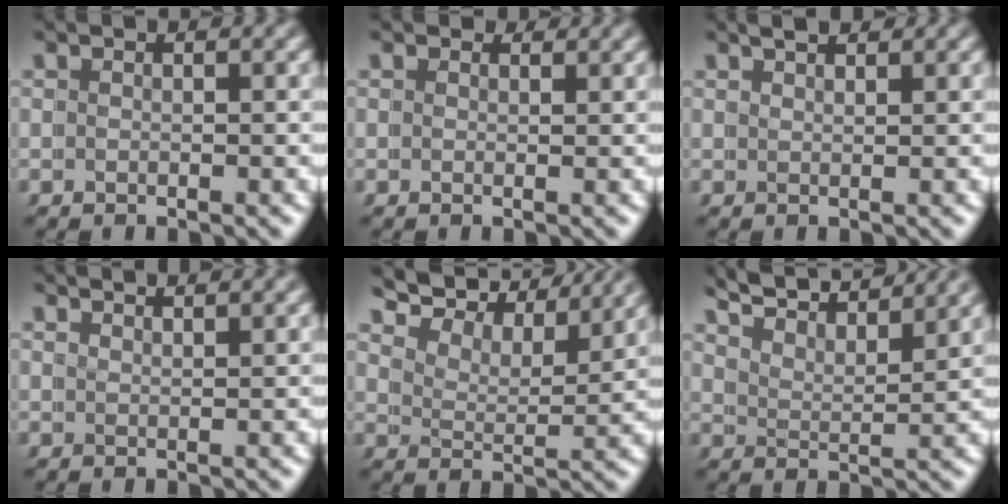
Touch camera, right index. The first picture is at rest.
{"total": 1.2, "force": [1.2, -0.1, 0.1], "torque": [-0.001, -0.002, 0.018]}
{"total": 1.8, "force": [1.7, -0.6, 0.2], "torque": [0.003, 0.003, 0.030]}
{"total": 2.3, "force": [2.1, -0.8, 0.2], "torque": [0.001, 0.002, 0.035]}
{"total": 8.5, "force": [7.9, 1.7, 2.6], "torque": [-0.052, 0.024, 0.118]}
{"total": 7.6, "force": [7.2, 0.5, 2.3], "torque": [-0.046, 0.019, 0.110]}